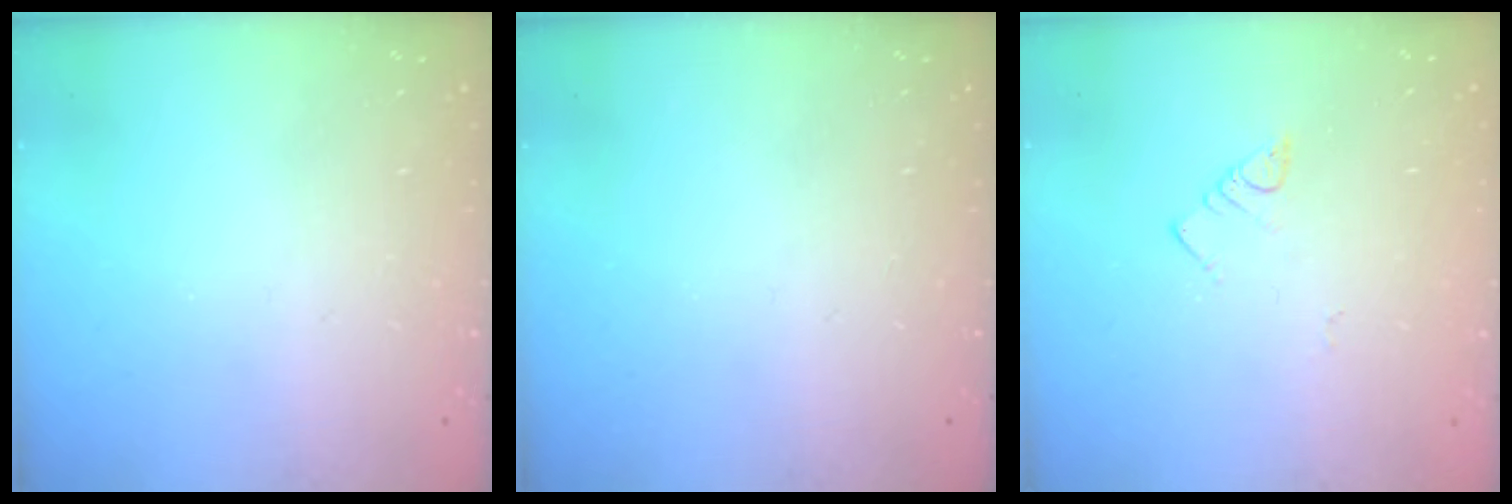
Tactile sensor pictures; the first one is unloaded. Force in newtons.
{"total": 0.0}
{"total": 2.7, "press": 2.6, "slide": 0.5}